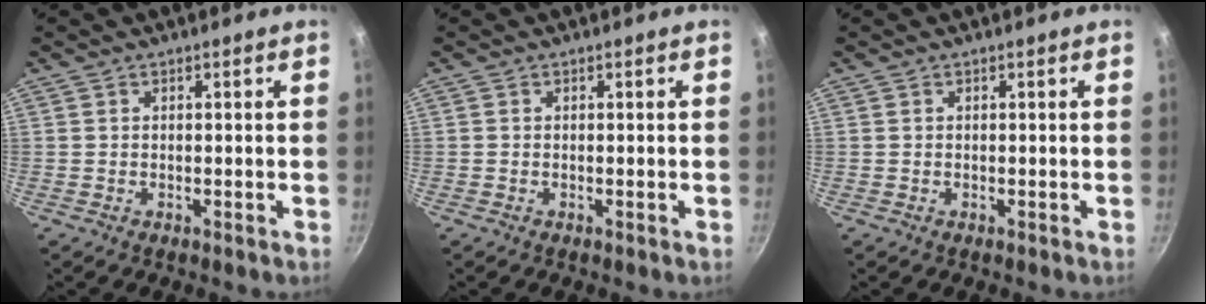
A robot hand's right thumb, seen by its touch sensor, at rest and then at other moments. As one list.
[{"total": 0.0}, {"total": 0.0}]